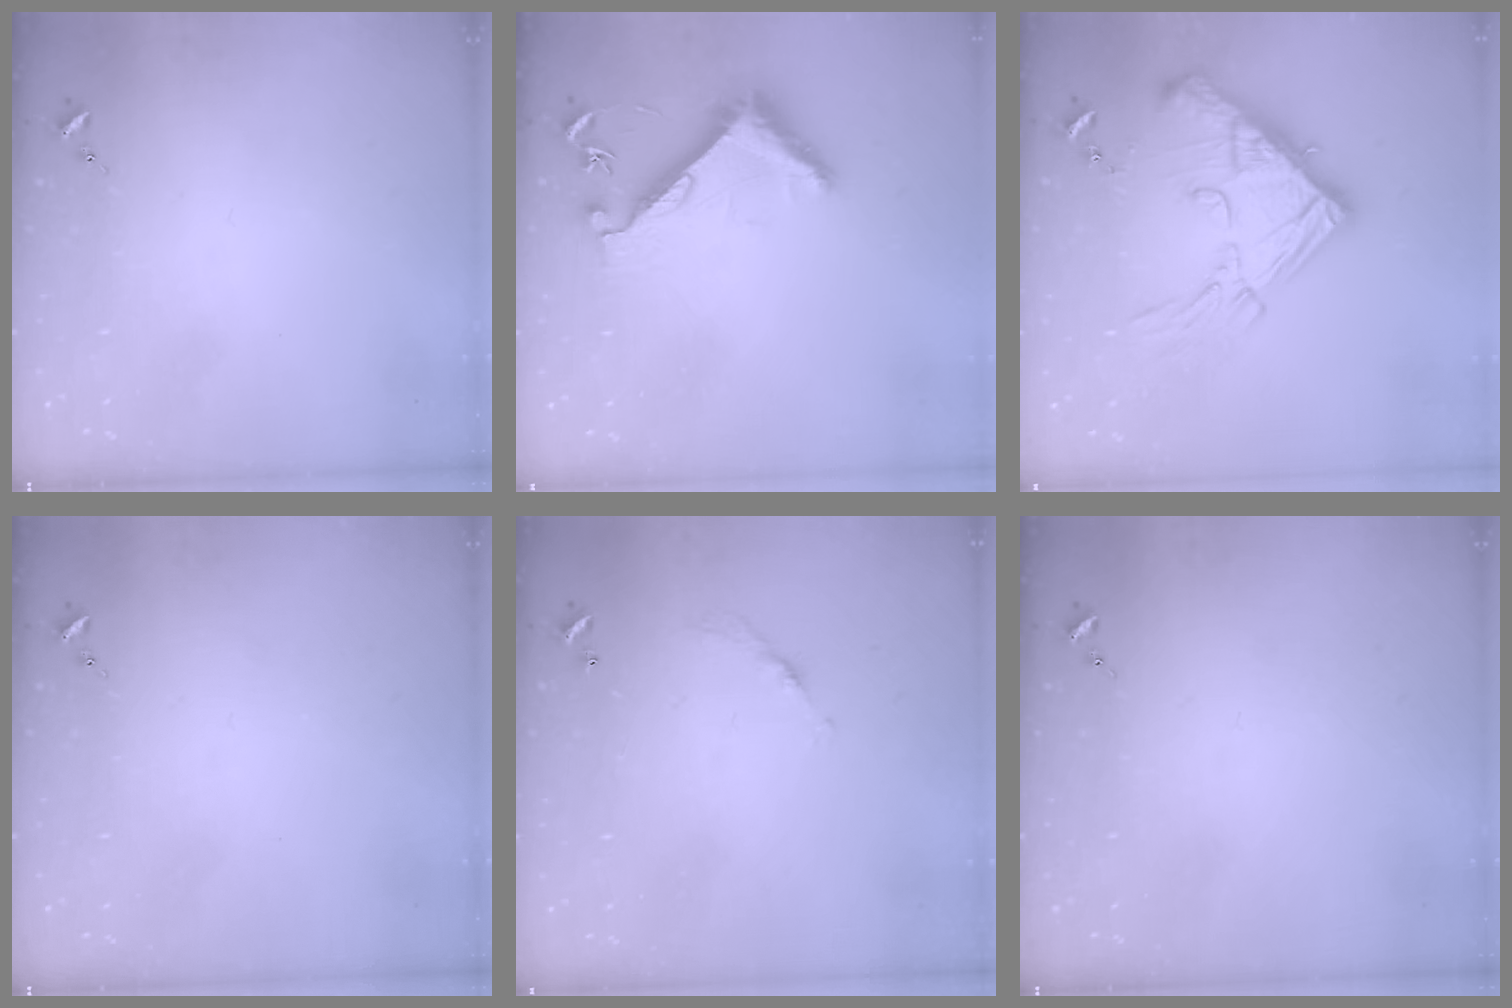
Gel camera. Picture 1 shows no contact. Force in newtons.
{"total": 8.6, "press": 8.6, "slide": 0.7}
{"total": 20.5, "press": 20.3, "slide": 2.3}
{"total": 0.0}
{"total": 4.4, "press": 4.3, "slide": 0.2}
{"total": 0.0}